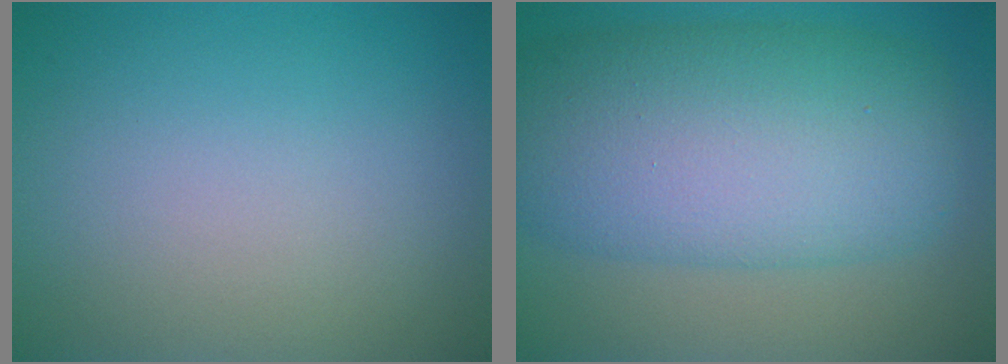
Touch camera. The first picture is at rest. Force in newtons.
{"total": 11.8, "press": 11.8, "slide": 0.2}